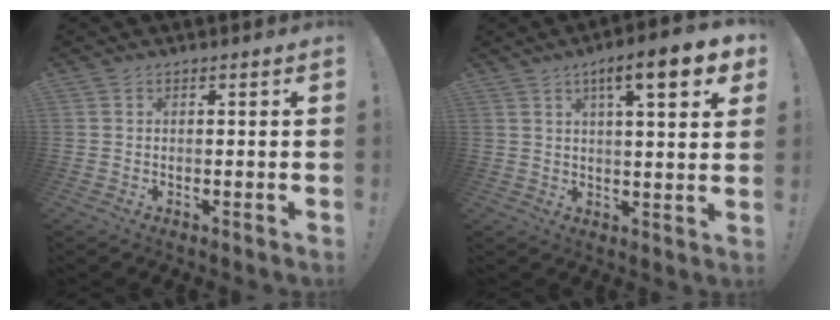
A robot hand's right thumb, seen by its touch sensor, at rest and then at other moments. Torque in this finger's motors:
{"motor_torque": [-0.16, 0.89, 0.51, -0.06, 0.05]}